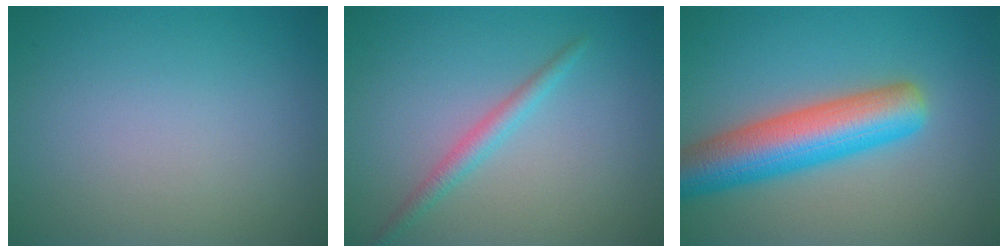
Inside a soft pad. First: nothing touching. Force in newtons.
{"total": 1.9, "press": 1.9, "slide": 0.1}
{"total": 7.9, "press": 7.8, "slide": 0.3}